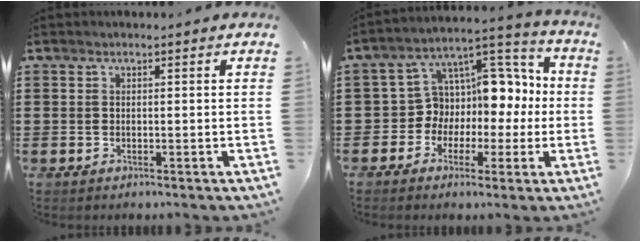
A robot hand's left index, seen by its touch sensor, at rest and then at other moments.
{"total": 8.5, "force": [0.6, 7.9, 3.2], "torque": [-0.080, -0.030, 0.012]}